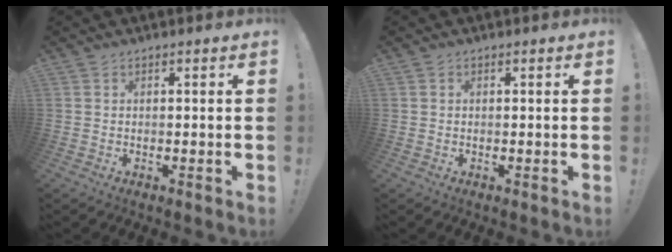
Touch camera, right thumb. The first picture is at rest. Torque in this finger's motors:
{"motor_torque": [0.11, 0.00, -0.01, 0.22, 0.03]}